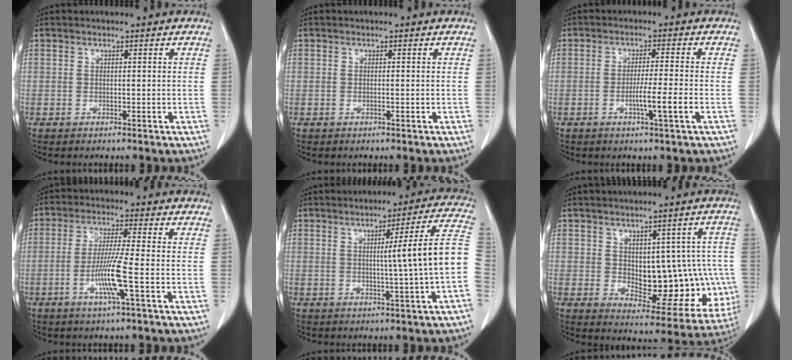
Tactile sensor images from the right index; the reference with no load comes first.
{"total": 0.0}
{"total": 4.9, "force": [-1.6, -0.7, 4.6], "torque": [-0.077, -0.008, -0.030]}
{"total": 7.2, "force": [-2.3, -0.8, 6.8], "torque": [-0.133, -0.010, -0.048]}
{"total": 10.6, "force": [-0.7, -1.8, 10.5], "torque": [-0.135, 0.012, -0.012]}
{"total": 14.3, "force": [-0.4, 7.3, 12.2], "torque": [-0.151, 0.014, 0.020]}